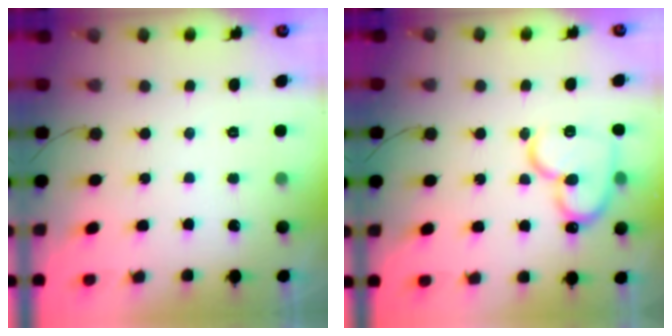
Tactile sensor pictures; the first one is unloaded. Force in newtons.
{"total": 15.6, "press": 15.5, "slide": 1.8}